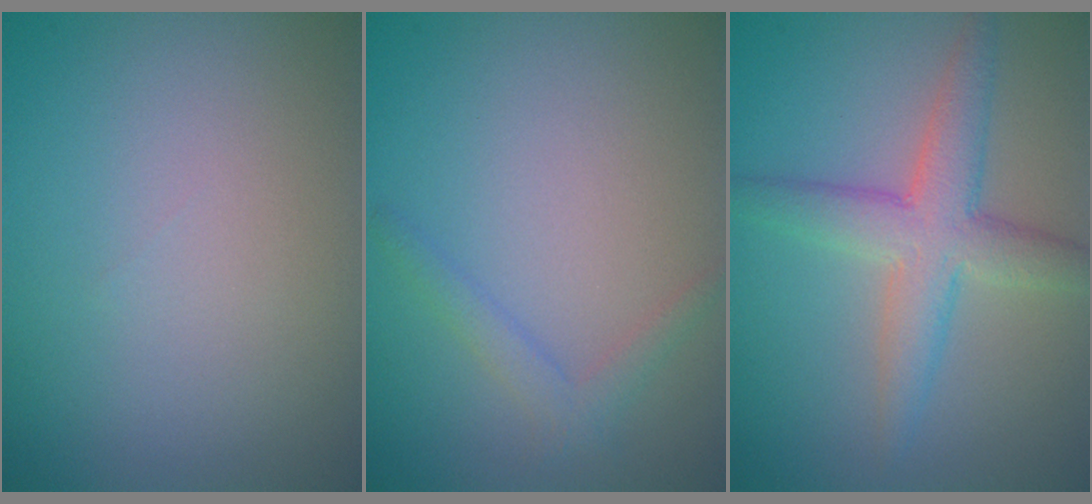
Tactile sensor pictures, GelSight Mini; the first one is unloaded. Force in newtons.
{"total": 1.6, "press": 1.6, "slide": 0.1}
{"total": 4.1, "press": 4.1, "slide": 0.1}